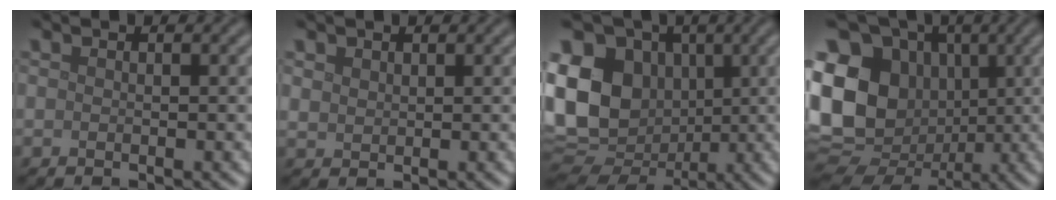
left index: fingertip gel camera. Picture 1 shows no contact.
{"total": 1.2, "force": [0.8, 0.8, 0.3], "torque": [-0.008, 0.000, 0.019]}
{"total": 15.5, "force": [1.0, 12.6, 9.0], "torque": [-0.196, 0.006, 0.015]}
{"total": 17.2, "force": [0.2, 14.5, 9.2], "torque": [-0.195, -0.005, -0.009]}